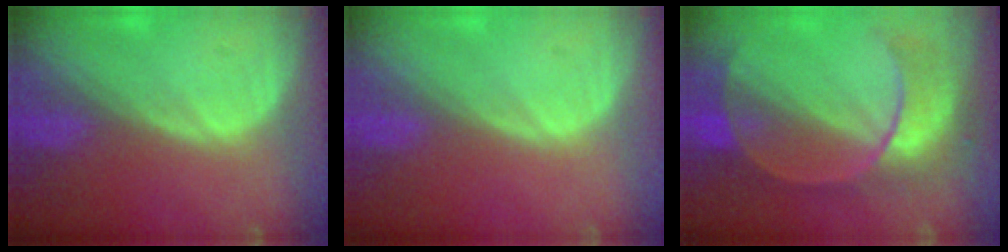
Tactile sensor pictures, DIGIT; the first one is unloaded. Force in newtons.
{"total": 0.0}
{"total": 8.9, "press": 8.2, "slide": 3.5}